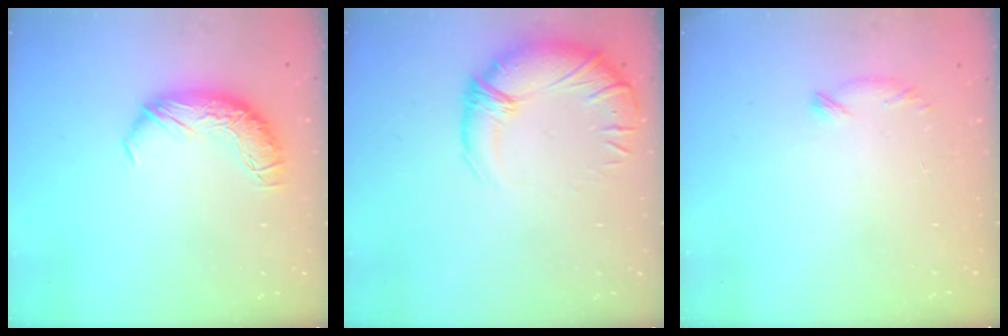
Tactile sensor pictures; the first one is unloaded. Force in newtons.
{"total": 2.8, "press": 0.1, "slide": 2.8}
{"total": 6.4, "press": 6.4, "slide": 1.0}